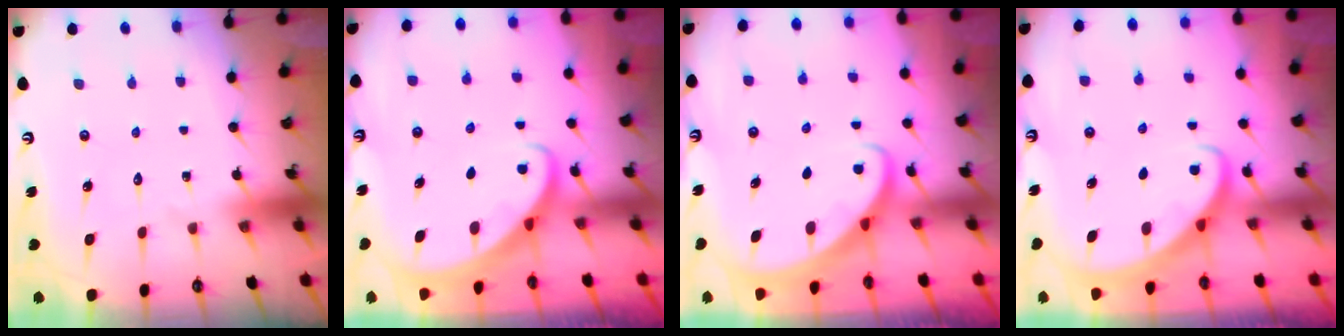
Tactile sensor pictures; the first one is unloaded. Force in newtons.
{"total": 2.6, "press": 2.6, "slide": 0.2}
{"total": 2.6, "press": 2.6, "slide": 0.2}
{"total": 2.9, "press": 2.9, "slide": 0.2}